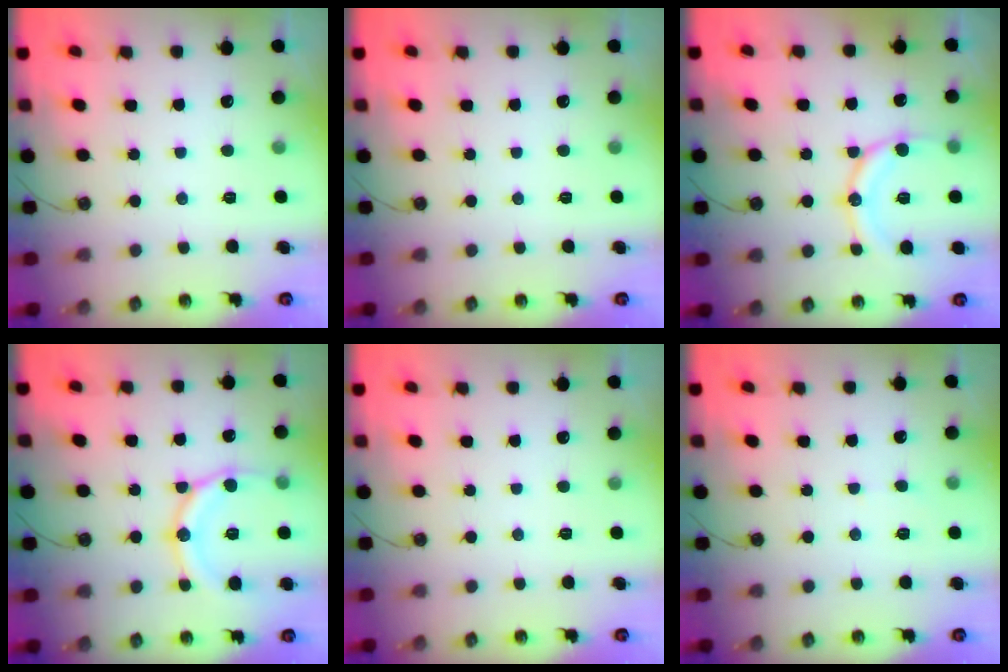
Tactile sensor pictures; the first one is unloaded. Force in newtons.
{"total": 0.0}
{"total": 14.1, "press": 13.8, "slide": 3.0}
{"total": 14.9, "press": 14.8, "slide": 1.5}
{"total": 0.0}
{"total": 3.9, "press": 3.9, "slide": 0.5}